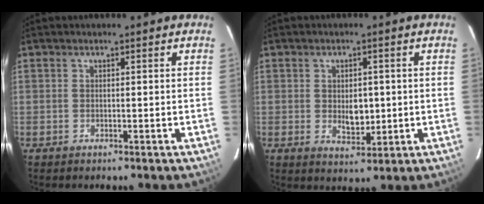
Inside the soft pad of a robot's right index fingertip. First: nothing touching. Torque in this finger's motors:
{"motor_torque": [0.12, -0.03, 0.11, 0.03]}